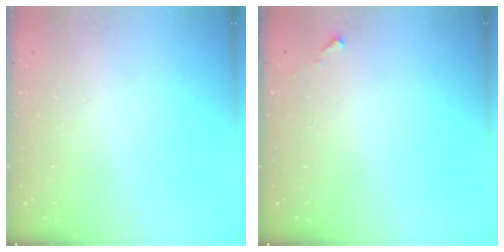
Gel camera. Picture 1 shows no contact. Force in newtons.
{"total": 2.8, "press": 2.8, "slide": 0.1}